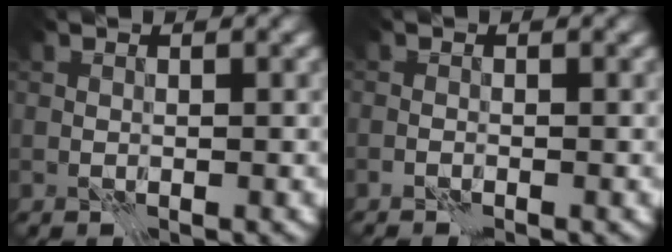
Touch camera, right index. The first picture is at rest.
{"total": 0.8, "force": [0.1, -0.7, -0.3], "torque": [0.007, 0.003, -0.001]}